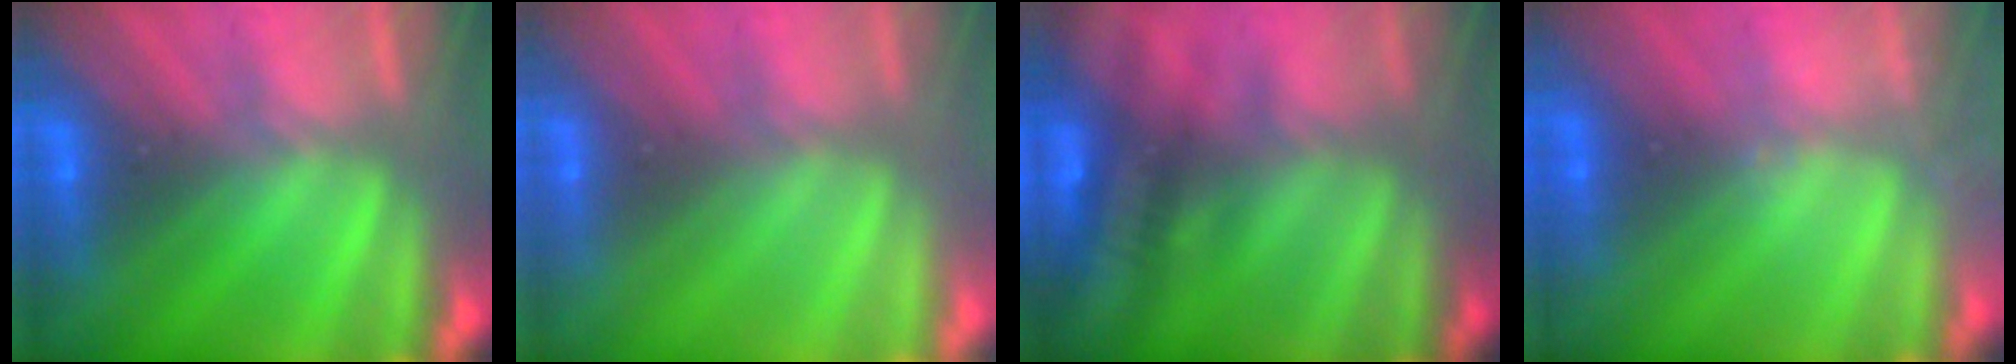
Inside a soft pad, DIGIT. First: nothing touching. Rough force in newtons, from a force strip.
{"total": 3.3}
{"total": 2.4}
{"total": 2.4}